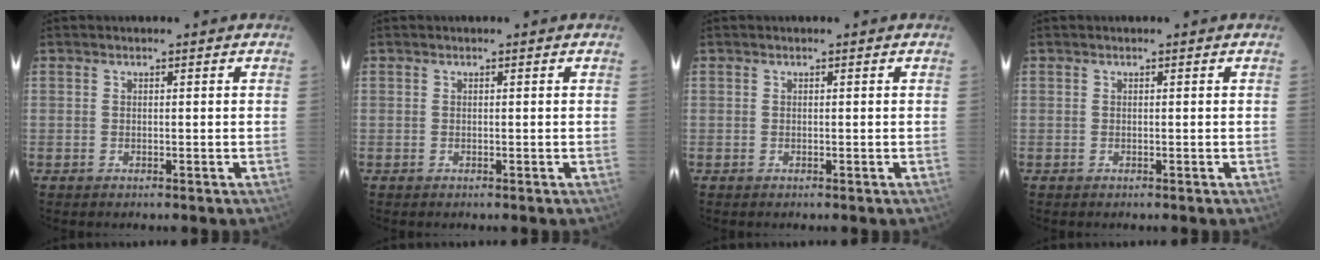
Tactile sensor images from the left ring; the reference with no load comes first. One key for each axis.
{"total": 0.0}
{"total": 0.0}
{"total": 0.0}